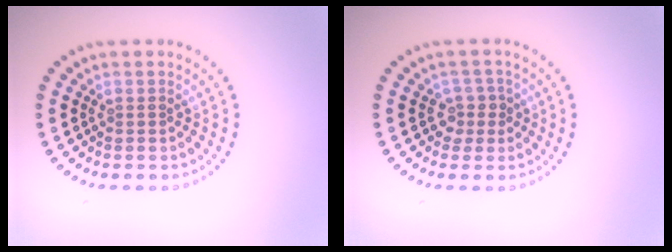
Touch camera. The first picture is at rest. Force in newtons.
{"total": 1.7, "press": 1.3, "slide": 1.1}